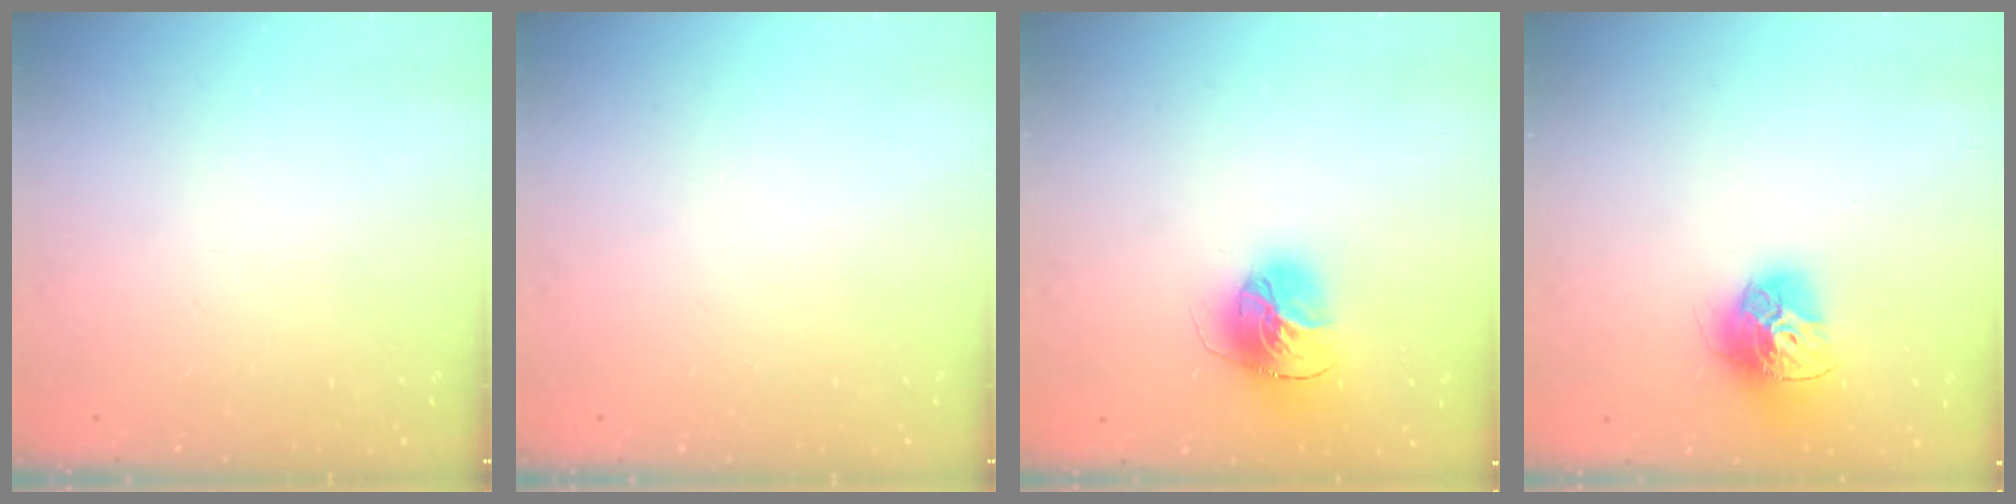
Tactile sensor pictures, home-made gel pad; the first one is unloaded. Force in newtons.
{"total": 0.0}
{"total": 16.1, "press": 16.0, "slide": 1.7}
{"total": 15.3, "press": 15.2, "slide": 1.7}